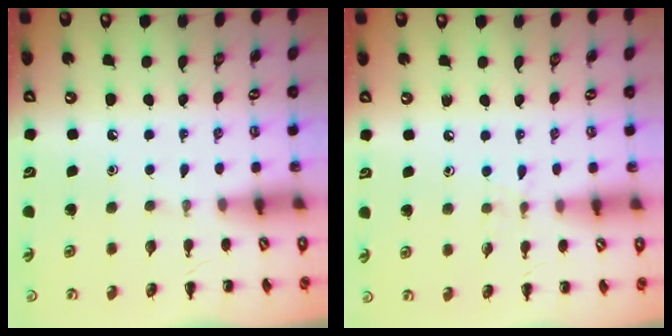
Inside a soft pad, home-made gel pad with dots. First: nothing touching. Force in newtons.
{"total": 5.4, "press": 5.1, "slide": 1.7}